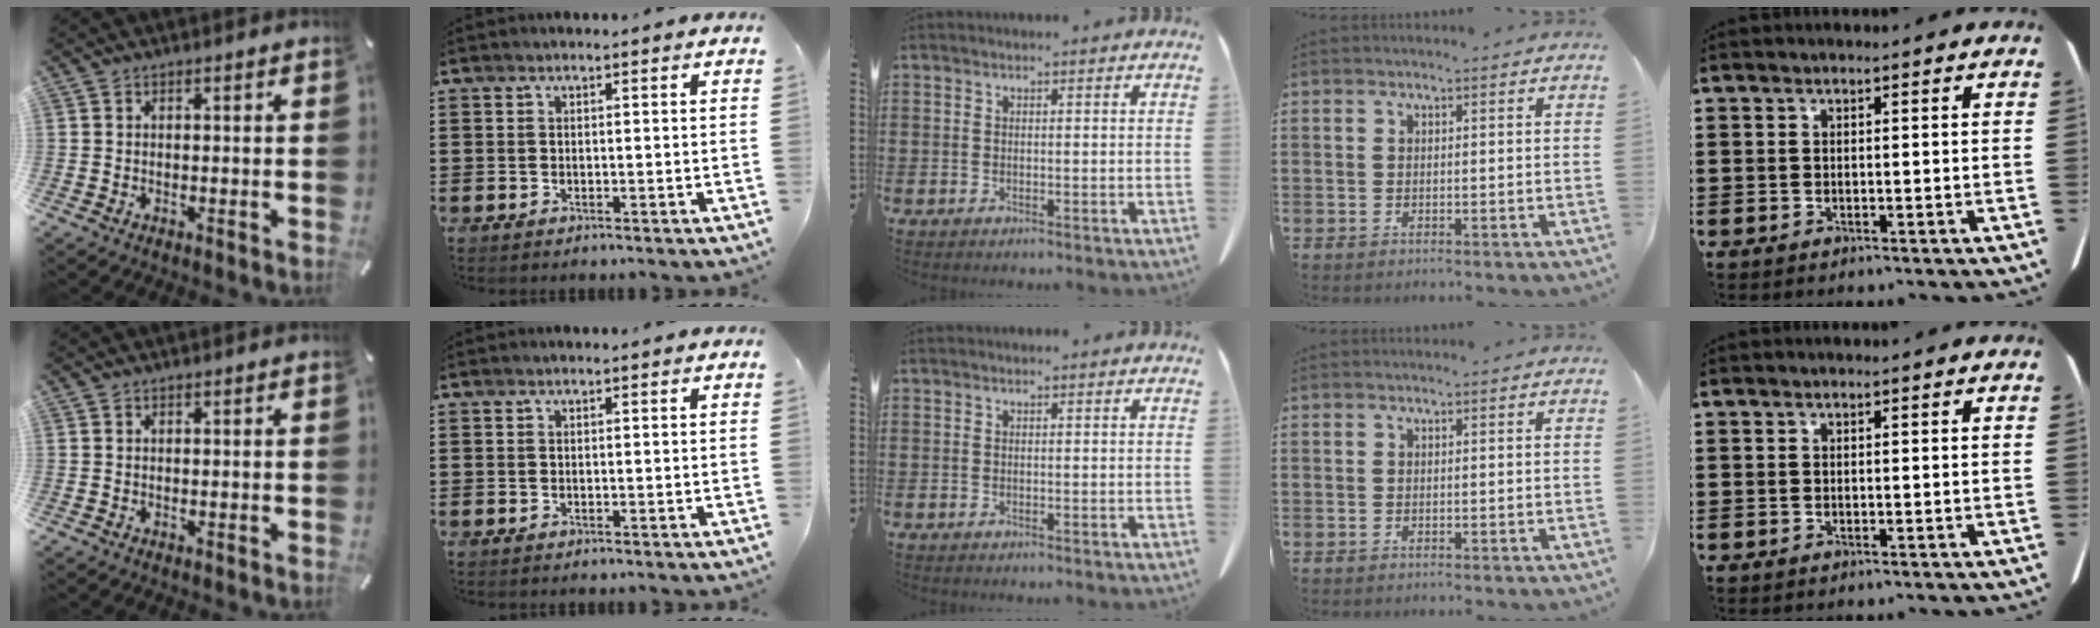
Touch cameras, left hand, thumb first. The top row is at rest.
{}